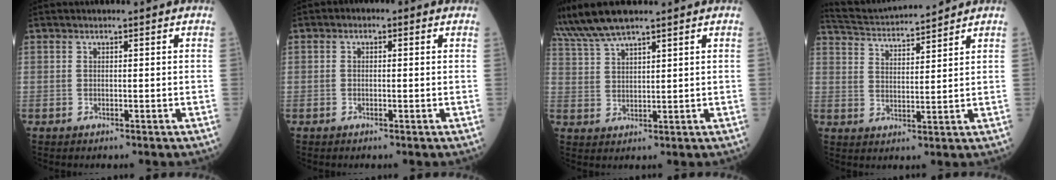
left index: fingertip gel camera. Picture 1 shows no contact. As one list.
[{"total": 1.4, "force": [0.1, 1.0, 0.9], "torque": [-0.014, 0.009, -0.009]}, {"total": 7.0, "force": [6.0, 0.7, 3.4], "torque": [-0.081, 0.025, 0.123]}, {"total": 11.0, "force": [10.6, 0.5, 3.0], "torque": [-0.065, 0.017, 0.179]}]